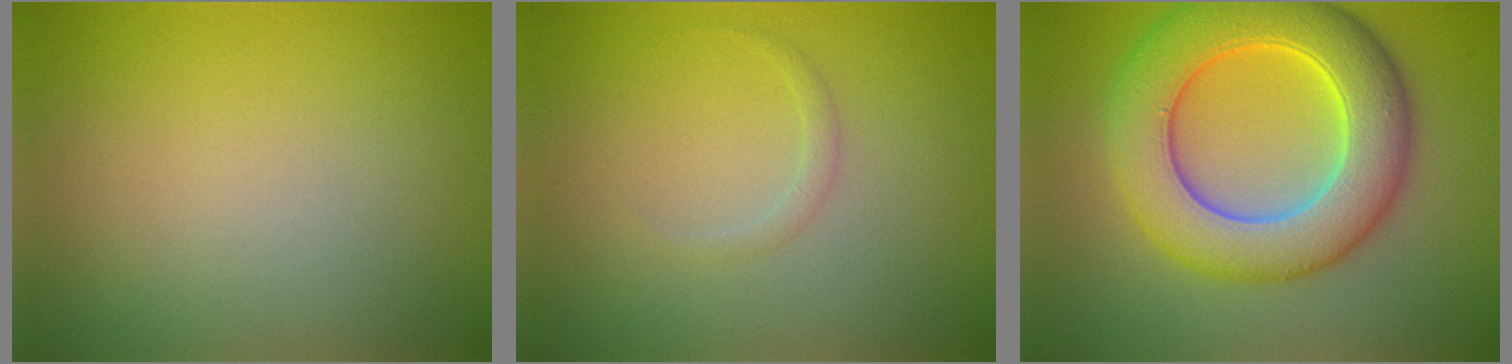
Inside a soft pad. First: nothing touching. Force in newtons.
{"total": 0.8, "press": 0.8, "slide": 0.1}
{"total": 9.9, "press": 9.9, "slide": 0.3}